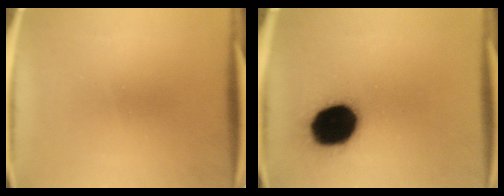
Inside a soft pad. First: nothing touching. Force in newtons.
{"total": 19.7}